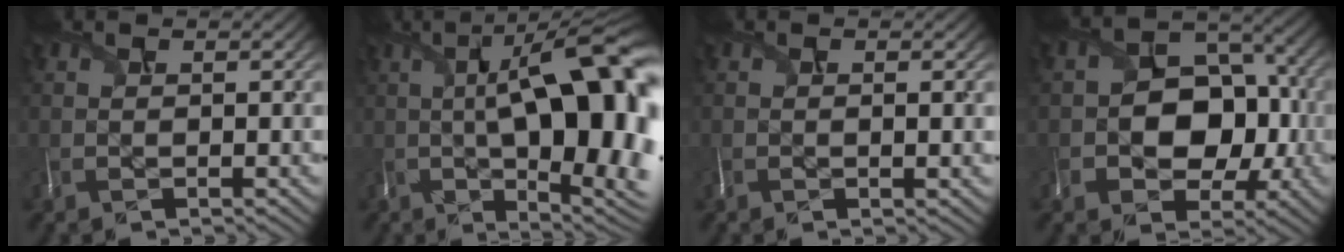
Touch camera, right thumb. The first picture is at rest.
{"total": 16.8, "force": [0.0, 6.5, 15.5], "torque": [-0.216, 0.019, 0.007]}
{"total": 1.8, "force": [-0.1, 0.5, 1.7], "torque": [-0.024, 0.007, 0.005]}
{"total": 6.9, "force": [-1.6, 5.5, 3.8], "torque": [-0.068, -0.005, -0.015]}